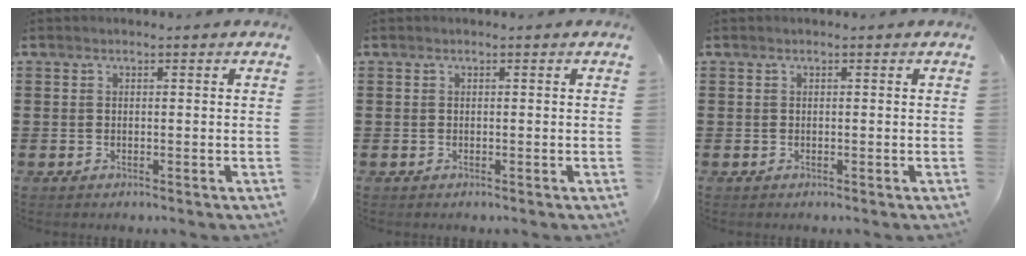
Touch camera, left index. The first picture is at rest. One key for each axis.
{"total": 0.0}
{"total": 0.0}